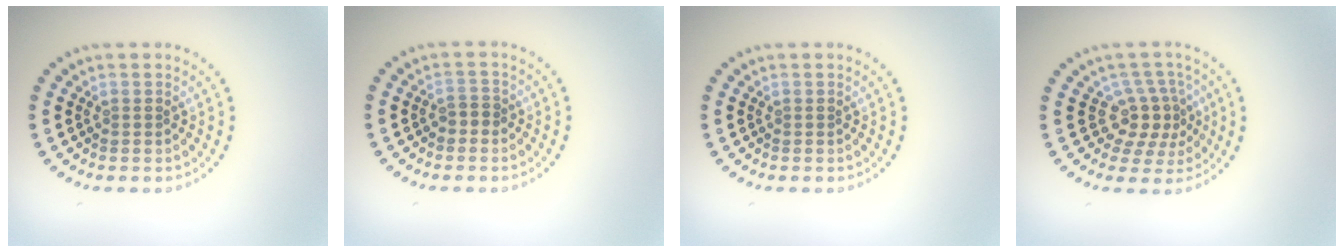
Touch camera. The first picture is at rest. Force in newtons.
{"total": 1.2, "press": 1.0, "slide": 0.7}
{"total": 0.0}
{"total": 3.3, "press": 2.5, "slide": 2.1}